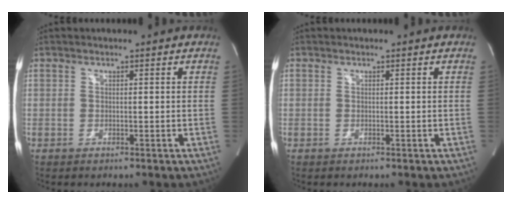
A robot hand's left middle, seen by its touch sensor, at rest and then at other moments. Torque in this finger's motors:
{"motor_torque": [0.31, -0.45, -0.06, 0.00]}